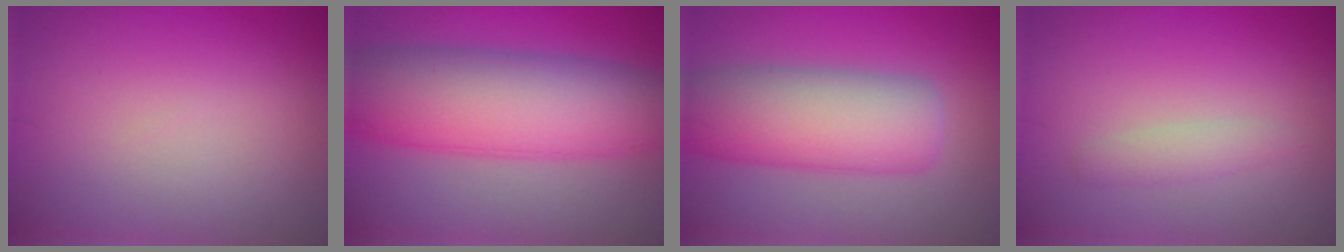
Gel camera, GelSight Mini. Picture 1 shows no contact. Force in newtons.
{"total": 11.7, "press": 11.7, "slide": 0.1}
{"total": 9.1, "press": 9.1, "slide": 0.3}
{"total": 1.6, "press": 1.6, "slide": 0.0}